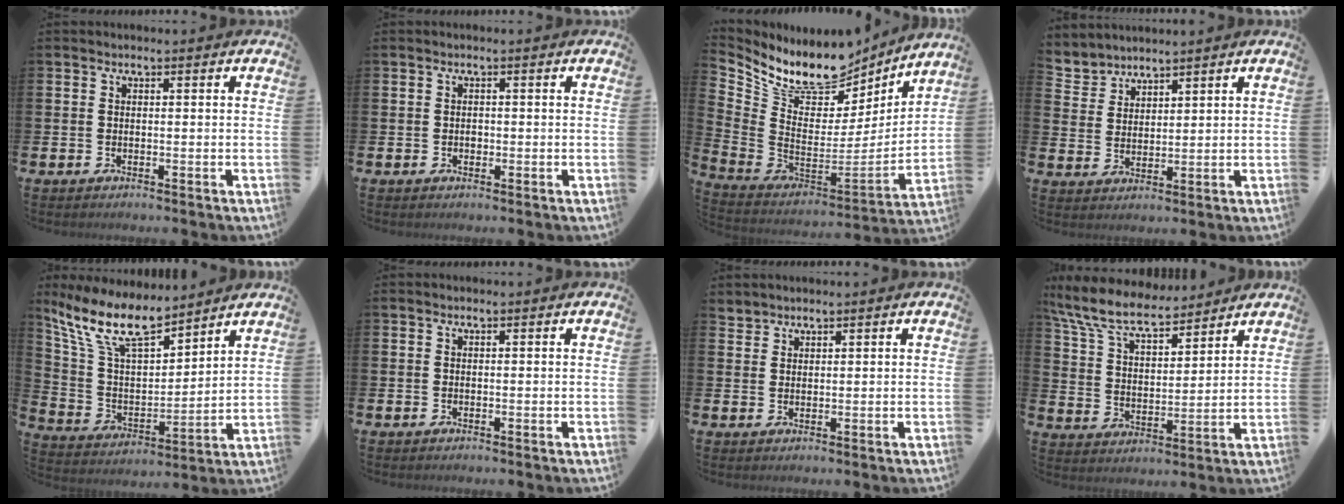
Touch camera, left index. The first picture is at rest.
{"total": 0.8, "force": [-0.1, 0.7, 0.3], "torque": [-0.006, 0.005, -0.003]}
{"total": 11.1, "force": [9.4, 4.9, 3.3], "torque": [-0.100, -0.066, 0.165]}
{"total": 3.6, "force": [3.5, 0.8, -0.7], "torque": [-0.006, -0.017, 0.065]}
{"total": 10.9, "force": [9.1, 3.1, 5.1], "torque": [-0.144, -0.047, 0.162]}
{"total": 0.0}
{"total": 2.1, "force": [2.0, 0.3, -0.4], "torque": [0.011, -0.008, 0.037]}
{"total": 9.0, "force": [8.1, 2.3, 3.1], "torque": [-0.100, -0.045, 0.147]}